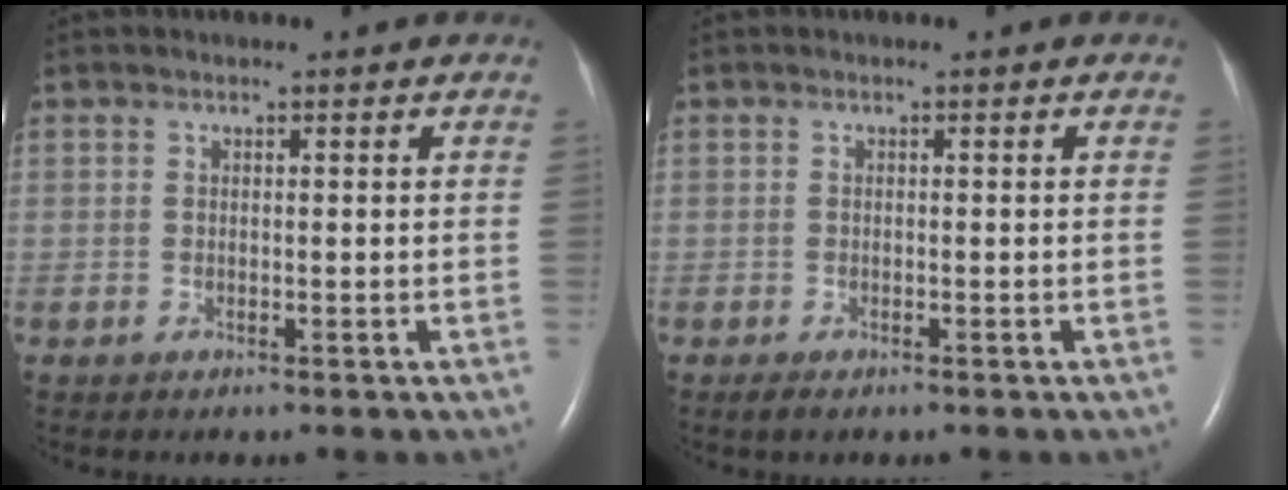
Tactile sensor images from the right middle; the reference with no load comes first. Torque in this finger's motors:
{"motor_torque": [0.22, -0.17, 0.05, 0.00]}